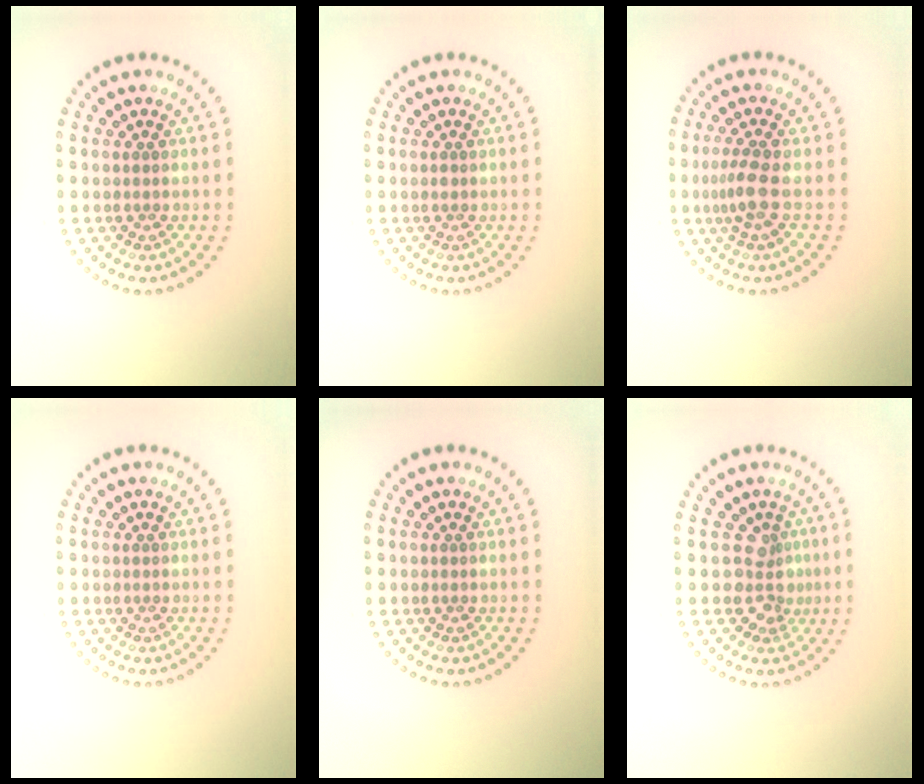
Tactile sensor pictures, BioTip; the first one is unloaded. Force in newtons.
{"total": 0.5, "press": 0.5, "slide": 0.1}
{"total": 2.3, "press": 1.8, "slide": 1.4}
{"total": 0.0}
{"total": 0.0}
{"total": 2.5, "press": 1.9, "slide": 1.6}